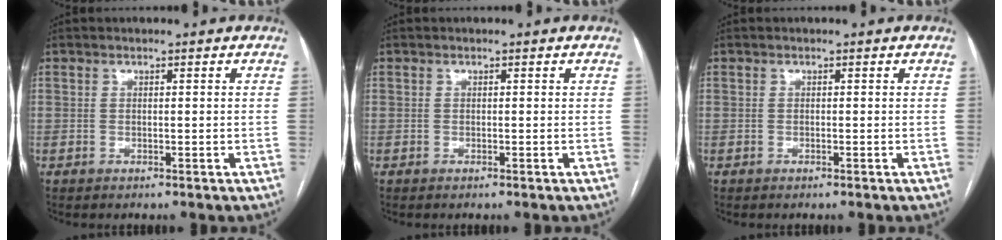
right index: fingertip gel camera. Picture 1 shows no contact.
{"total": 0.0}
{"total": 0.0}